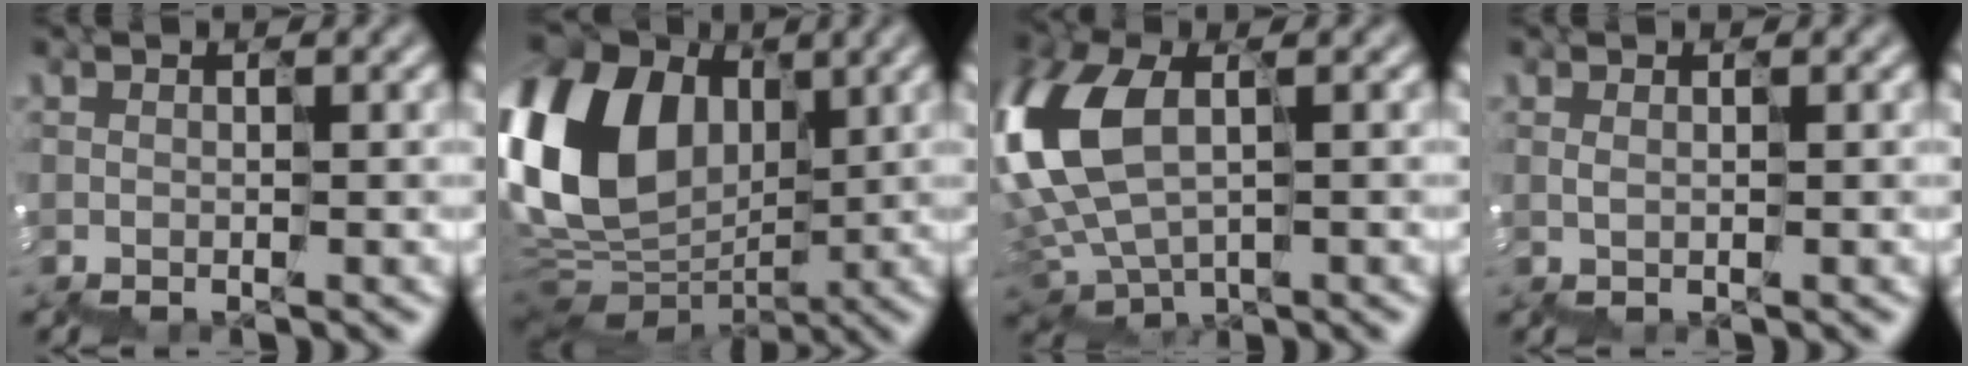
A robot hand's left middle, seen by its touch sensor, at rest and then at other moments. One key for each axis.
{"total": 12.1, "fx": 4.0, "fy": 8.8, "fz": 7.3, "tx": -0.195, "ty": 0.019, "tz": 0.070}
{"total": 8.0, "fx": 1.0, "fy": 4.8, "fz": 6.3, "tx": -0.210, "ty": 0.011, "tz": 0.017}
{"total": 0.7, "fx": 0.5, "fy": -0.2, "fz": -0.4, "tx": 0.003, "ty": 0.008, "tz": 0.012}